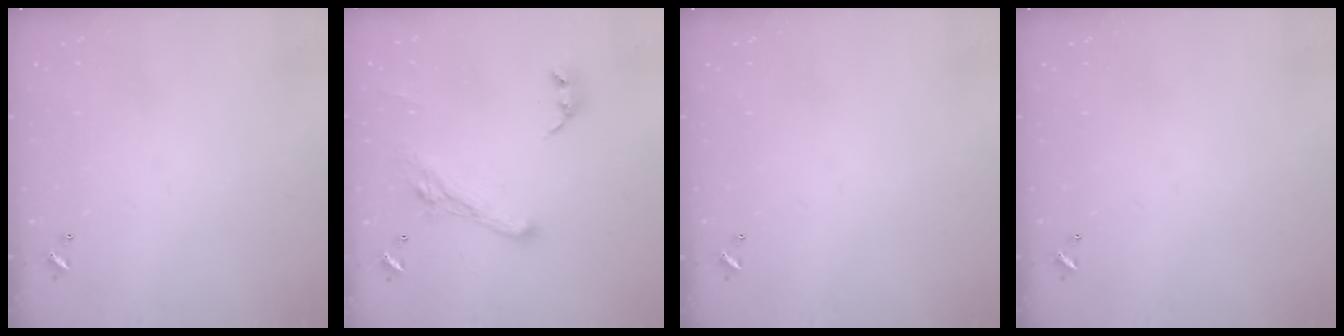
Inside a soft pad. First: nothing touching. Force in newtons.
{"total": 7.4, "press": 7.2, "slide": 1.3}
{"total": 0.0}
{"total": 0.0}